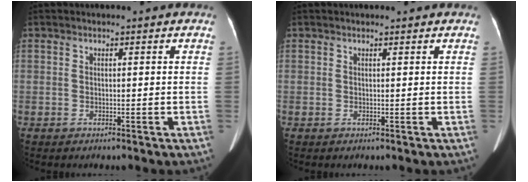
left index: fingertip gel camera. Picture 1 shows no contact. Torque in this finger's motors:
{"motor_torque": [-0.11, -0.01, 0.03, 0.02]}